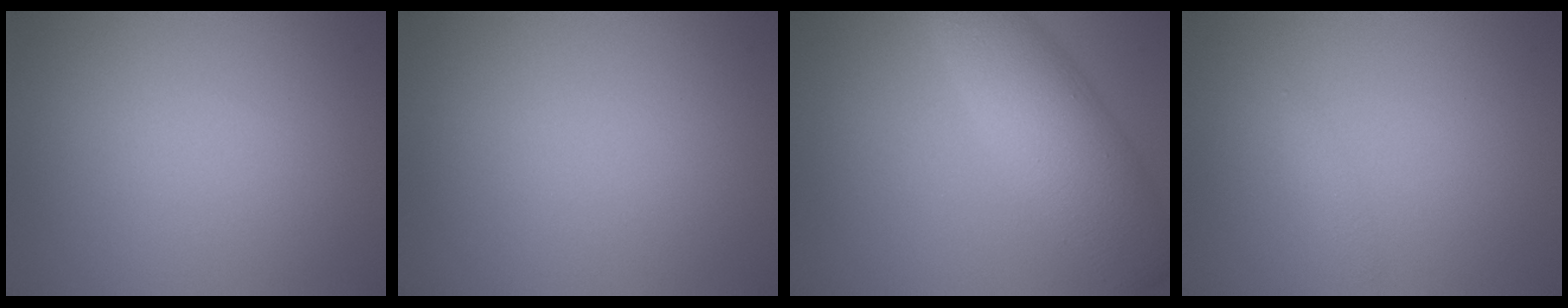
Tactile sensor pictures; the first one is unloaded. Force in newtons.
{"total": 0.0}
{"total": 6.4, "press": 6.4, "slide": 0.2}
{"total": 0.7, "press": 0.7, "slide": 0.0}